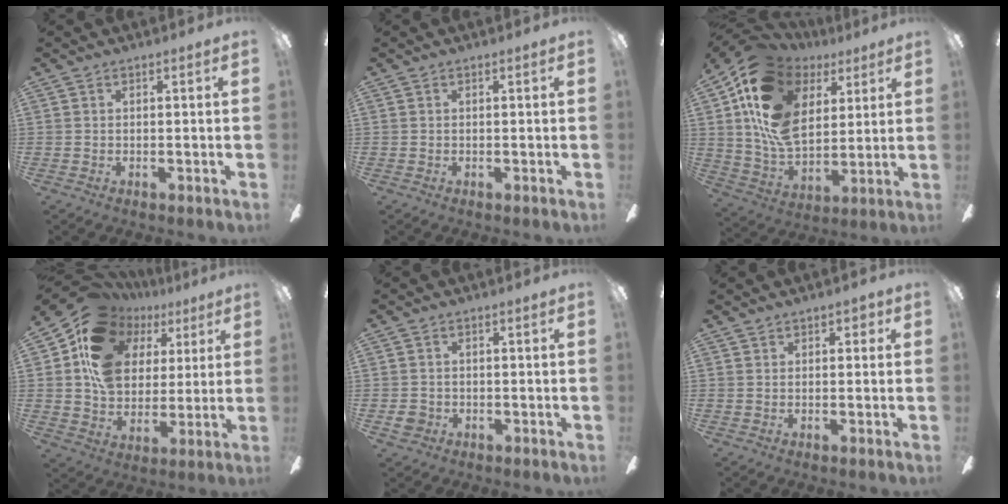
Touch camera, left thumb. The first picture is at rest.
{"total": 0.0}
{"total": 20.0, "force": [8.0, 13.7, 12.2], "torque": [-0.261, -0.034, 0.141]}
{"total": 19.0, "force": [8.0, 14.5, 9.4], "torque": [-0.174, -0.038, 0.151]}
{"total": 2.8, "force": [-0.7, 2.5, 1.1], "torque": [-0.024, 0.003, -0.014]}
{"total": 1.6, "force": [1.1, 1.1, 0.5], "torque": [-0.002, 0.000, 0.017]}